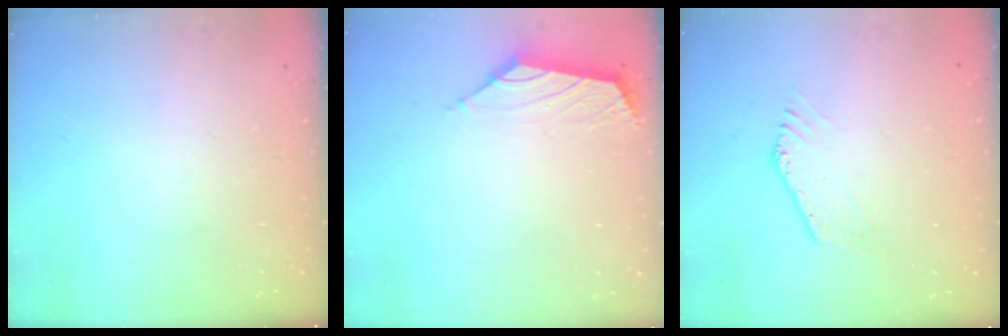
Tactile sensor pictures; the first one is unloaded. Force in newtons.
{"total": 1.6, "press": 1.5, "slide": 0.7}
{"total": 1.4, "press": 1.4, "slide": 0.4}